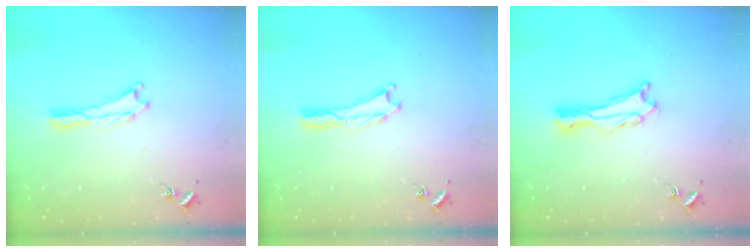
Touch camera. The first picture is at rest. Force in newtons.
{"total": 0.0}
{"total": 1.5, "press": 1.4, "slide": 0.2}